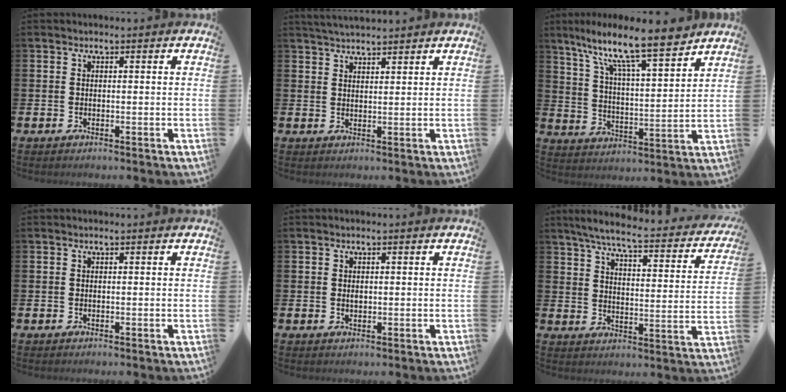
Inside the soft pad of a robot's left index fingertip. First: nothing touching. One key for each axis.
{"total": 2.9, "fx": 2.9, "fy": 0.2, "fz": 0.4, "tx": -0.017, "ty": -0.009, "tz": 0.054}
{"total": 11.1, "fx": 9.3, "fy": 1.3, "fz": 5.9, "tx": -0.139, "ty": -0.063, "tz": 0.156}
{"total": 0.0}
{"total": 0.6, "fx": 0.2, "fy": 0.4, "fz": 0.4, "tx": -0.008, "ty": 0.002, "tz": 0.002}
{"total": 5.8, "fx": 5.0, "fy": 0.4, "fz": 2.9, "tx": -0.084, "ty": -0.037, "tz": 0.078}